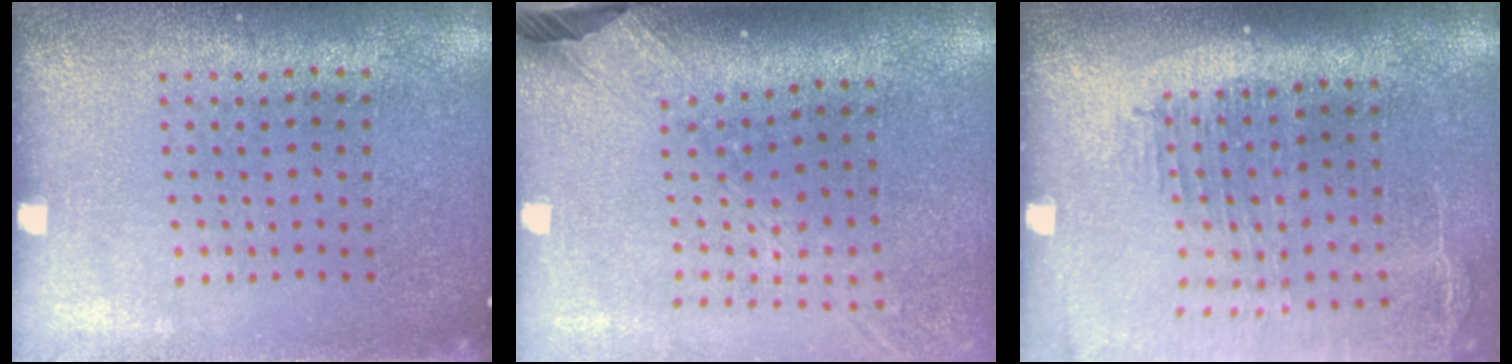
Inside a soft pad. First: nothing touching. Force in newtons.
{"total": 2.6, "press": 1.9, "slide": 1.7}
{"total": 2.5, "press": 2.0, "slide": 1.5}